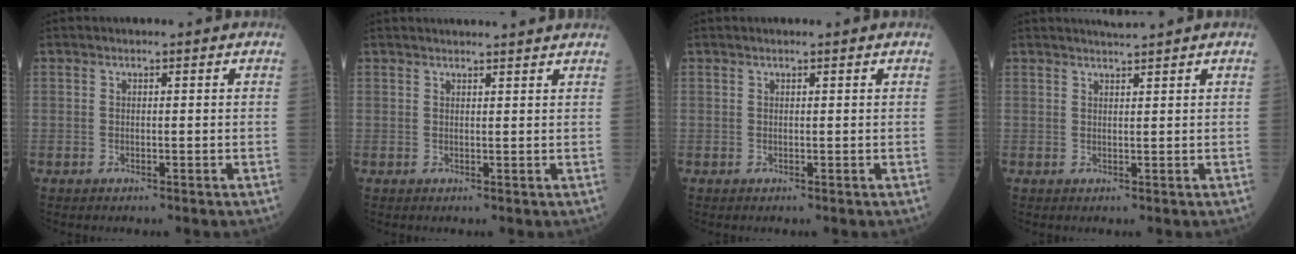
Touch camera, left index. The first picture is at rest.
{"total": 6.3, "force": [6.1, -0.1, 1.8], "torque": [-0.017, 0.022, 0.062]}
{"total": 0.8, "force": [-0.8, -0.2, -0.2], "torque": [0.005, 0.008, -0.009]}
{"total": 1.9, "force": [1.8, -0.6, 0.3], "torque": [-0.006, 0.004, 0.036]}